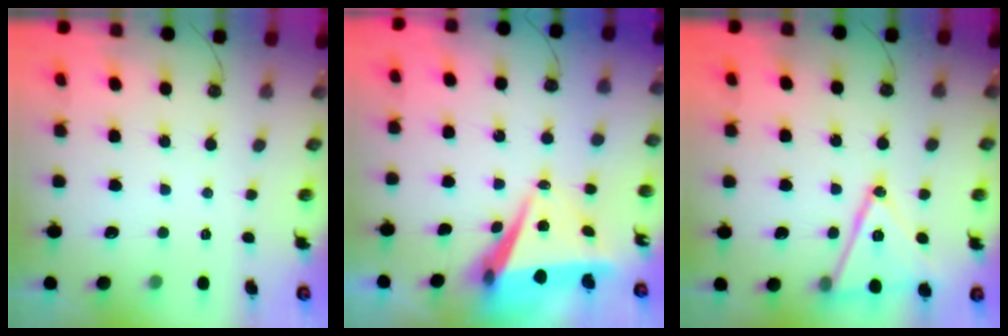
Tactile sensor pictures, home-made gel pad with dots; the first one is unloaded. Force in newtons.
{"total": 7.7, "press": 6.3, "slide": 4.3}
{"total": 18.0, "press": 17.7, "slide": 3.2}